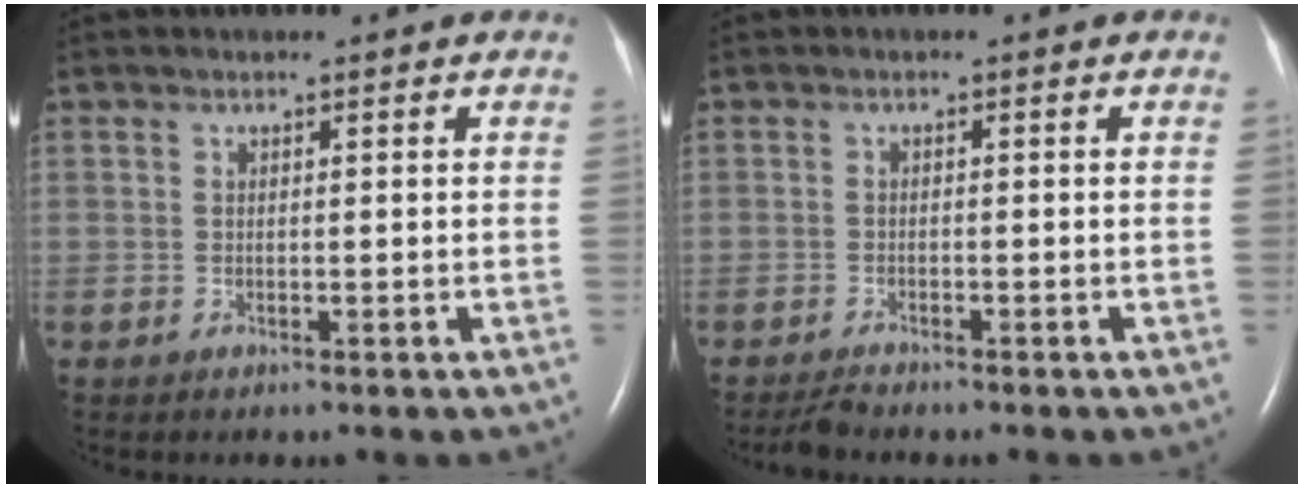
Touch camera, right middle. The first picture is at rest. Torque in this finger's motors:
{"motor_torque": [0.05, -0.05, -0.03, -0.01]}